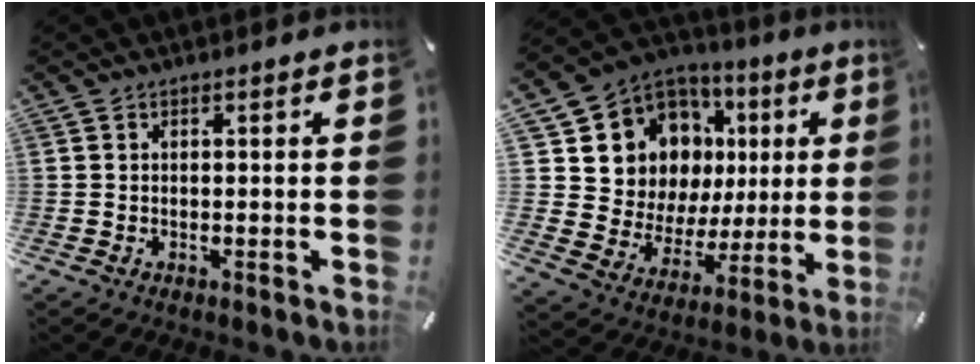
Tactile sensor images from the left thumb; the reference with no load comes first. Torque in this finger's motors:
{"motor_torque": [1.09, 1.06, 0.47, -0.17, 0.11]}